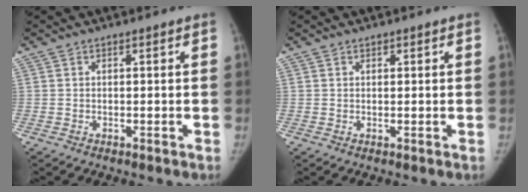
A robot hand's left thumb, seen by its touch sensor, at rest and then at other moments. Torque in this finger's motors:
{"motor_torque": [-0.25, -0.08, -0.57, 0.23, -0.03]}